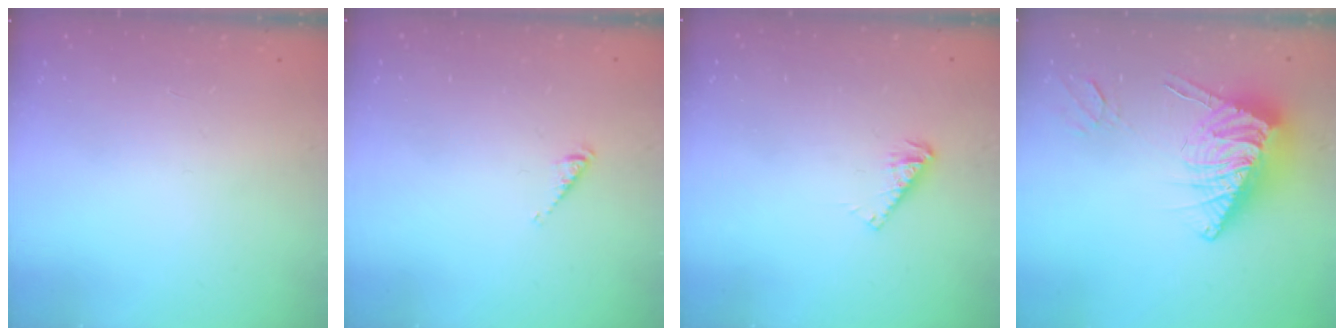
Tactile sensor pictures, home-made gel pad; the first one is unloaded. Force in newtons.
{"total": 2.7, "press": 2.6, "slide": 0.5}
{"total": 4.2, "press": 4.2, "slide": 0.3}
{"total": 15.3, "press": 15.2, "slide": 1.6}